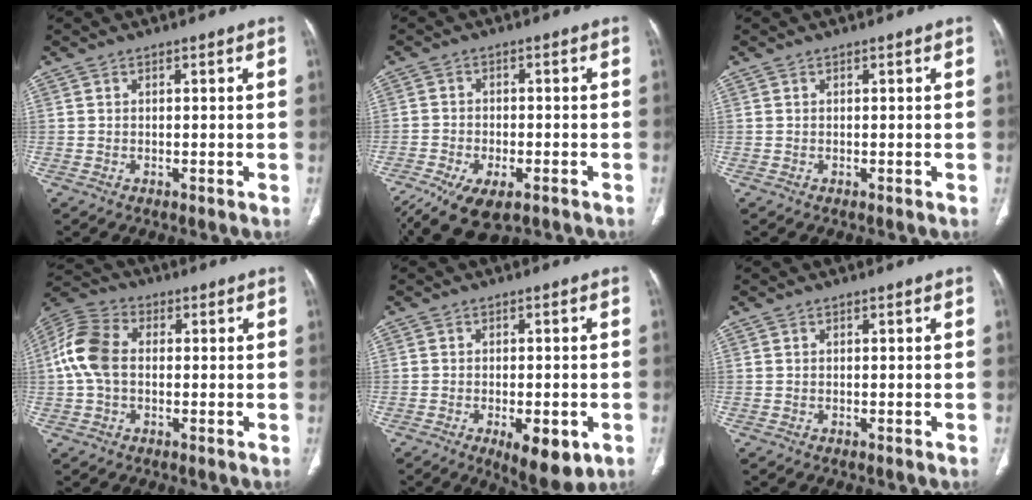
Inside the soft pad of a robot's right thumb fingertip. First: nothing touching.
{"total": 14.0, "force": [-8.5, 6.7, 8.8], "torque": [-0.190, 0.011, -0.132]}
{"total": 0.0}
{"total": 10.2, "force": [0.3, 6.9, 7.5], "torque": [-0.165, 0.028, -0.002]}
{"total": 8.8, "force": [-3.4, 3.6, 7.2], "torque": [-0.091, -0.004, -0.039]}
{"total": 0.0}